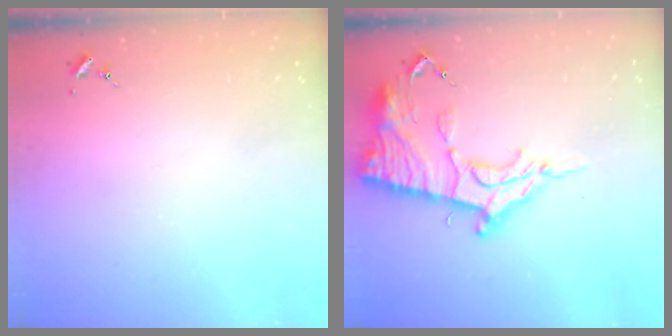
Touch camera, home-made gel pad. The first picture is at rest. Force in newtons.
{"total": 16.6, "press": 16.5, "slide": 1.5}